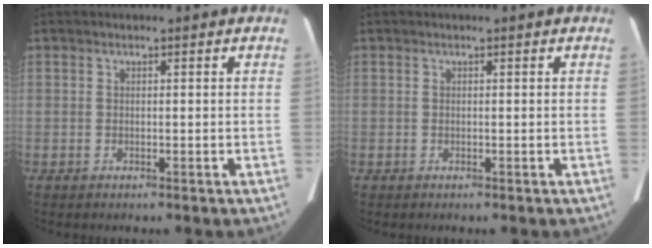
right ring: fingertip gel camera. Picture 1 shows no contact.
{"total": 0.0}